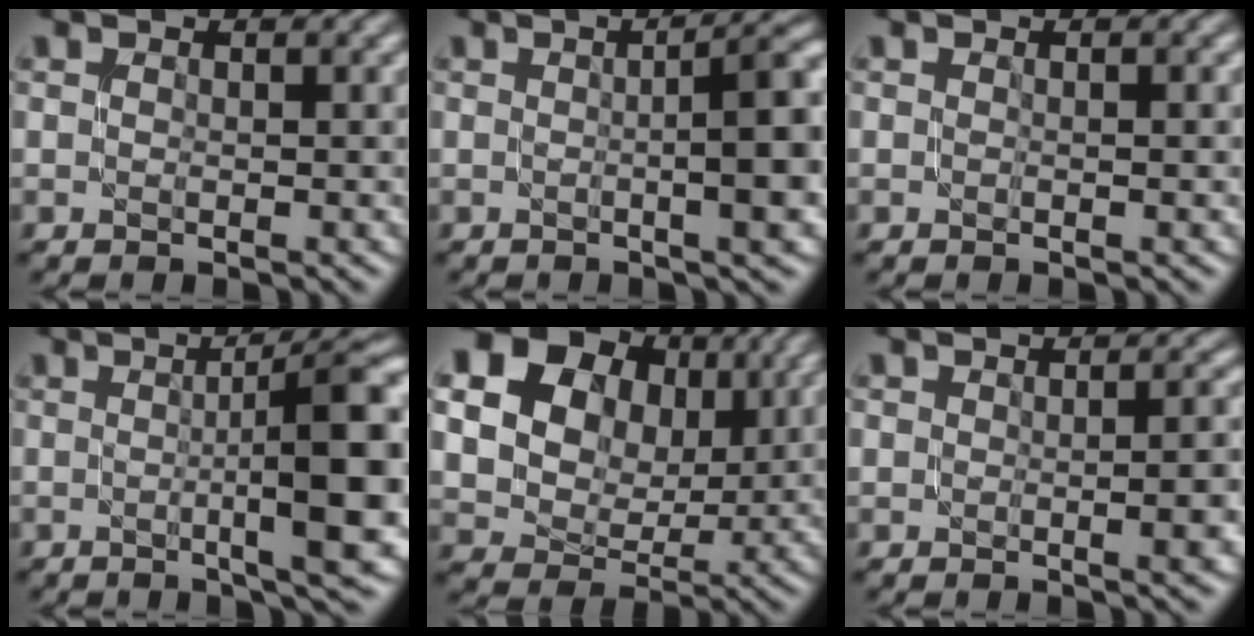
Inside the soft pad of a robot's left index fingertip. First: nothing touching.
{"total": 8.2, "force": [0.2, 2.1, 7.9], "torque": [-0.076, 0.010, 0.004]}
{"total": 0.7, "force": [0.0, 0.1, 0.7], "torque": [-0.011, 0.000, -0.001]}
{"total": 11.7, "force": [0.1, 2.6, 11.4], "torque": [-0.121, 0.006, 0.003]}
{"total": 22.5, "force": [8.9, 18.4, 9.6], "torque": [-0.239, 0.017, 0.150]}
{"total": 3.1, "force": [-0.4, 1.1, 2.9], "torque": [-0.033, -0.005, 0.000]}